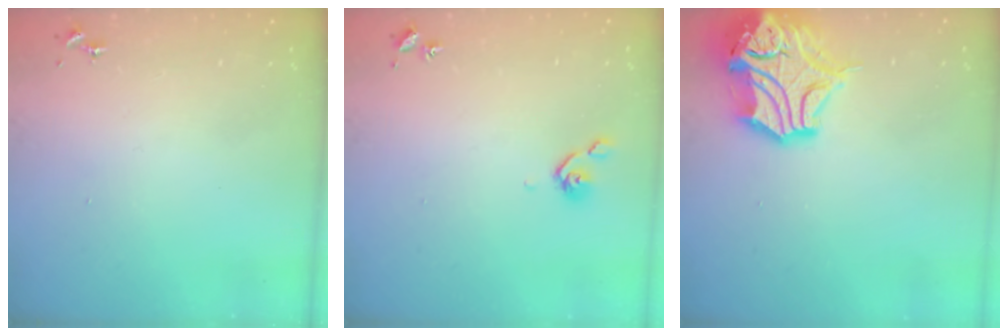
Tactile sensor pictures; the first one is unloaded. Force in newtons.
{"total": 5.0, "press": 4.9, "slide": 1.2}
{"total": 17.4, "press": 17.2, "slide": 2.6}